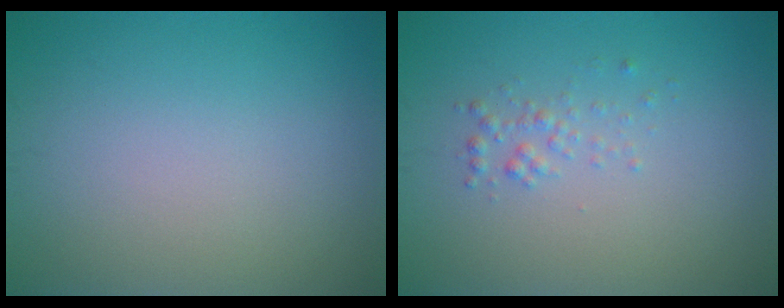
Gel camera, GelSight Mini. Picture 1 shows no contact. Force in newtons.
{"total": 1.1, "press": 1.1, "slide": 0.1}